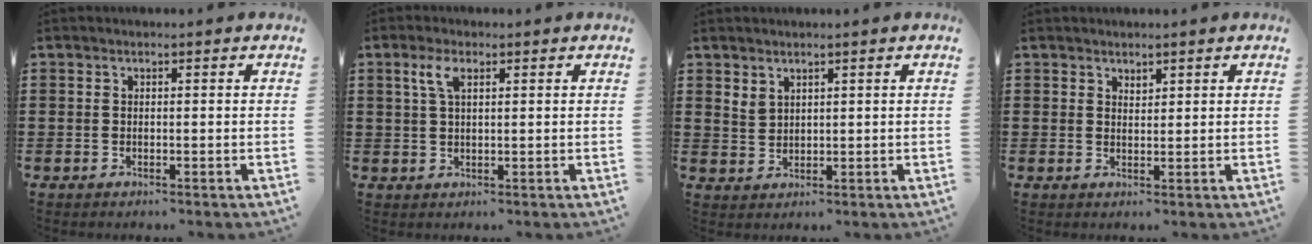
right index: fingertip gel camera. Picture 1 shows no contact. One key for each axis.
{"total": 3.3, "fx": 1.4, "fy": 1.2, "fz": 2.7, "tx": -0.059, "ty": 0.007, "tz": 0.023}
{"total": 2.2, "fx": 1.8, "fy": 1.1, "fz": 0.4, "tx": -0.012, "ty": 0.002, "tz": 0.036}
{"total": 1.4, "fx": 1.3, "fy": 0.5, "fz": 0.1, "tx": -0.003, "ty": 0.000, "tz": 0.025}